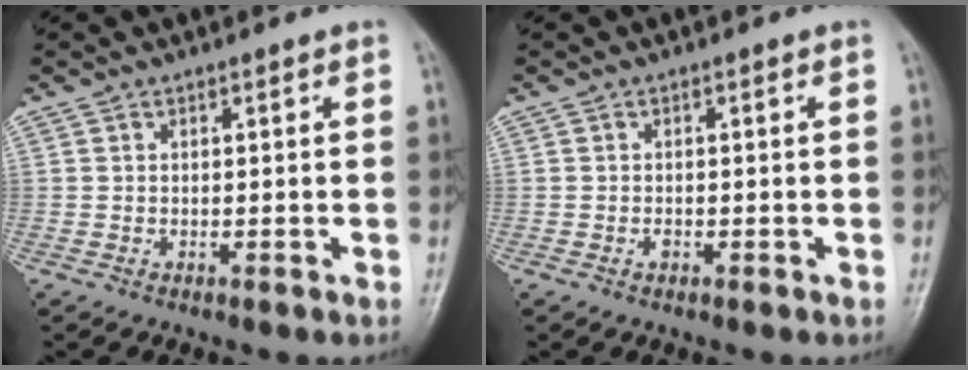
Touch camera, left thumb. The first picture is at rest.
{"total": 0.8, "force": [-0.3, 0.5, 0.5], "torque": [-0.005, 0.000, -0.007]}